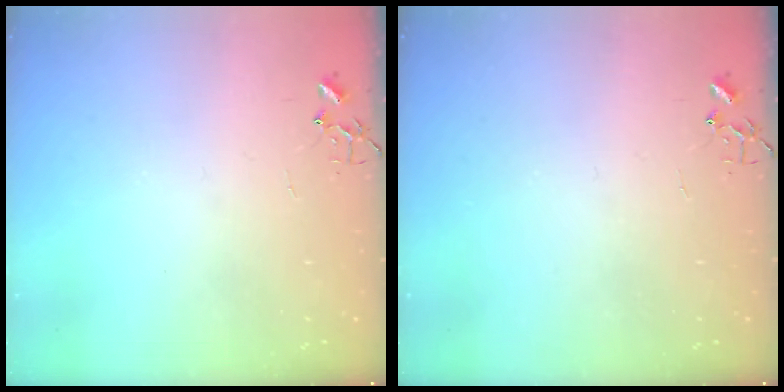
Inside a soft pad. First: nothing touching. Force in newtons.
{"total": 0.0}